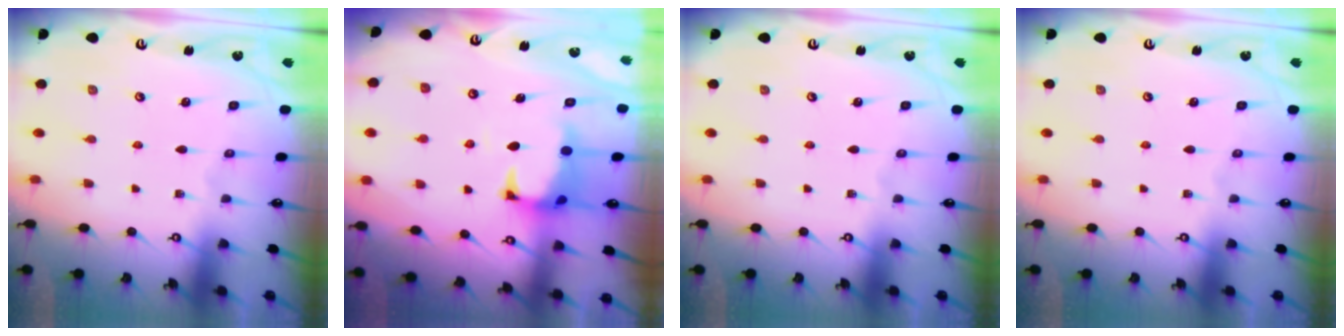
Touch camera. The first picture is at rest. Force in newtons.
{"total": 1.2, "press": 0.5, "slide": 1.0}
{"total": 0.0}
{"total": 0.0}